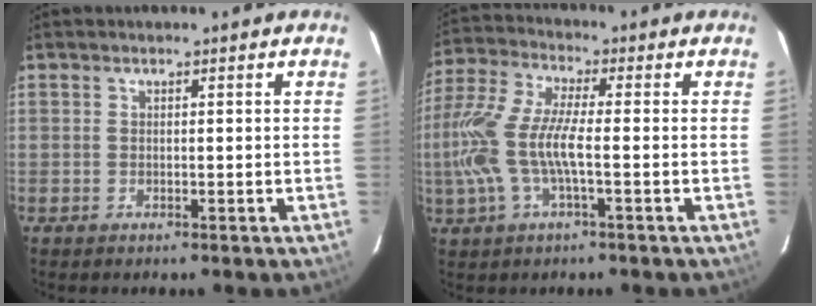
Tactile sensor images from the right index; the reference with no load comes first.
{"total": 13.5, "force": [-2.5, 3.4, 12.8], "torque": [-0.274, -0.002, -0.048]}